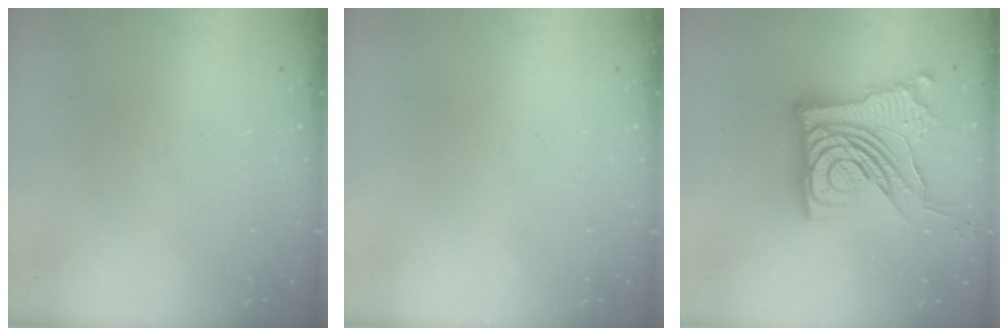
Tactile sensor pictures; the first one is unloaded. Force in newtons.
{"total": 0.0}
{"total": 22.5, "press": 22.4, "slide": 2.7}